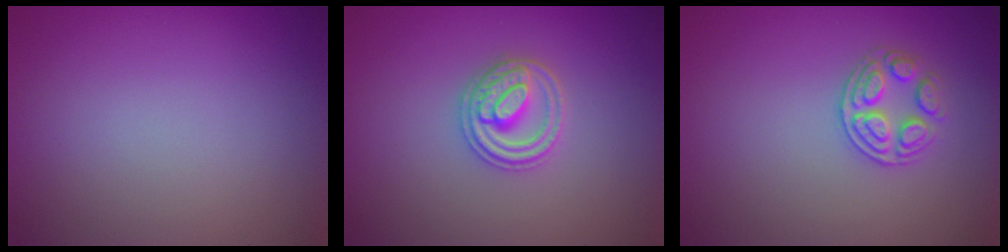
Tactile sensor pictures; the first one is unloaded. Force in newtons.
{"total": 2.8, "press": 2.7, "slide": 0.5}
{"total": 2.7, "press": 2.4, "slide": 1.1}